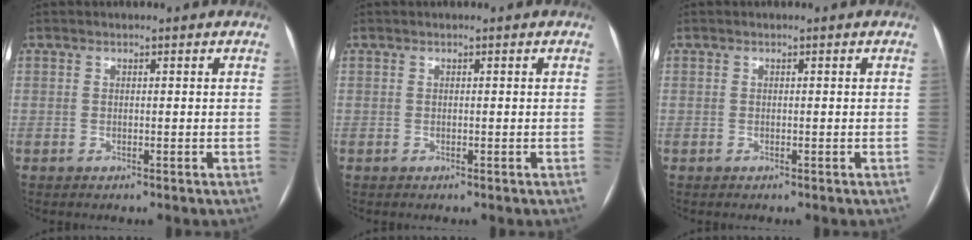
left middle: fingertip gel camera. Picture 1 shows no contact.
{"total": 0.0}
{"total": 0.0}